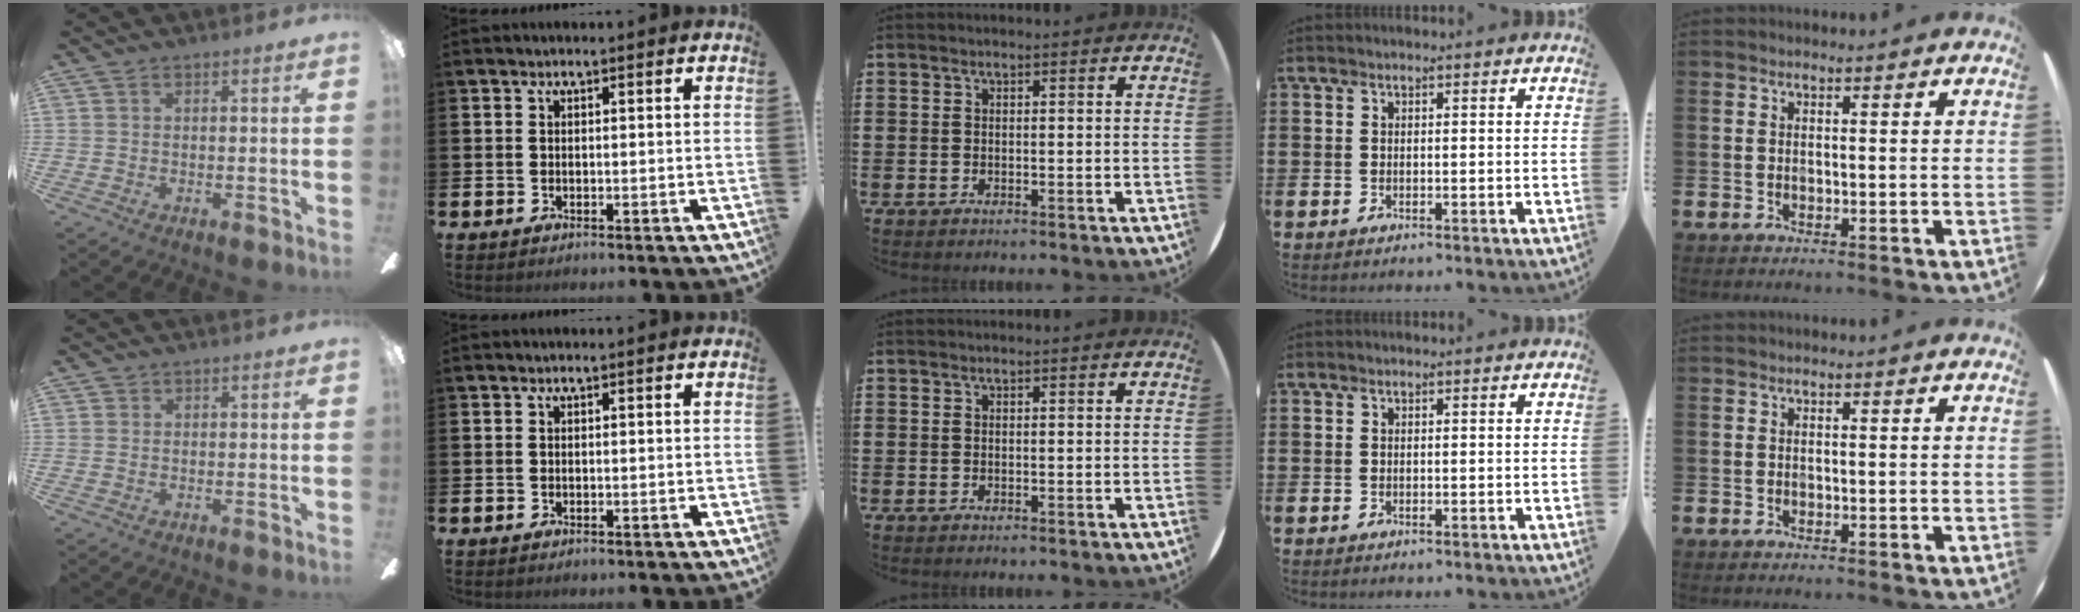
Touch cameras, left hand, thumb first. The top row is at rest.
{}